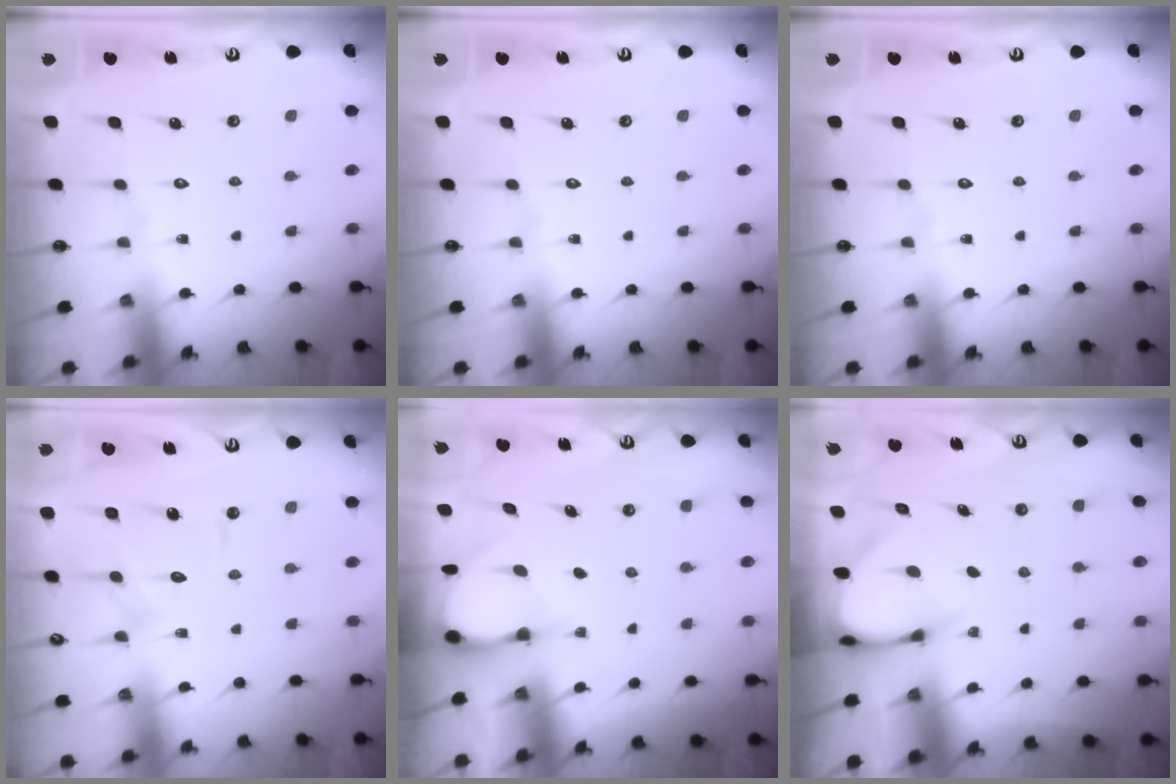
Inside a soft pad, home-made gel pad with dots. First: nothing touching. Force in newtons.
{"total": 0.0}
{"total": 0.0}
{"total": 9.6, "press": 9.6, "slide": 0.9}
{"total": 3.3, "press": 3.2, "slide": 0.3}
{"total": 3.5, "press": 3.5, "slide": 0.2}